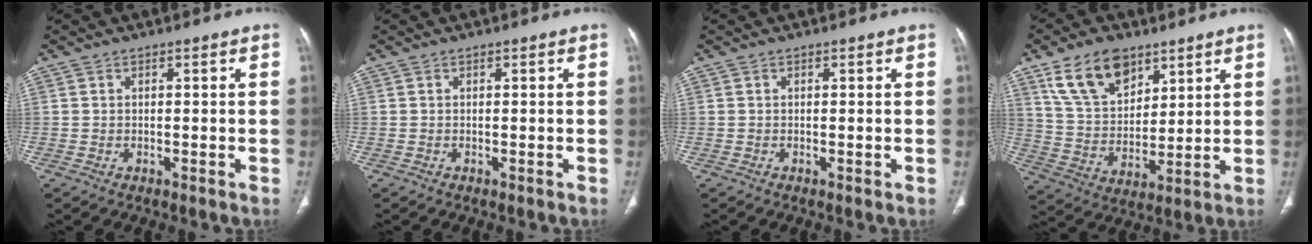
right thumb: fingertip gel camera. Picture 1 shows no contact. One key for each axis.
{"total": 0.0}
{"total": 0.0}
{"total": 13.9, "fx": 8.4, "fy": 8.1, "fz": 7.5, "tx": -0.112, "ty": -0.035, "tz": 0.167}